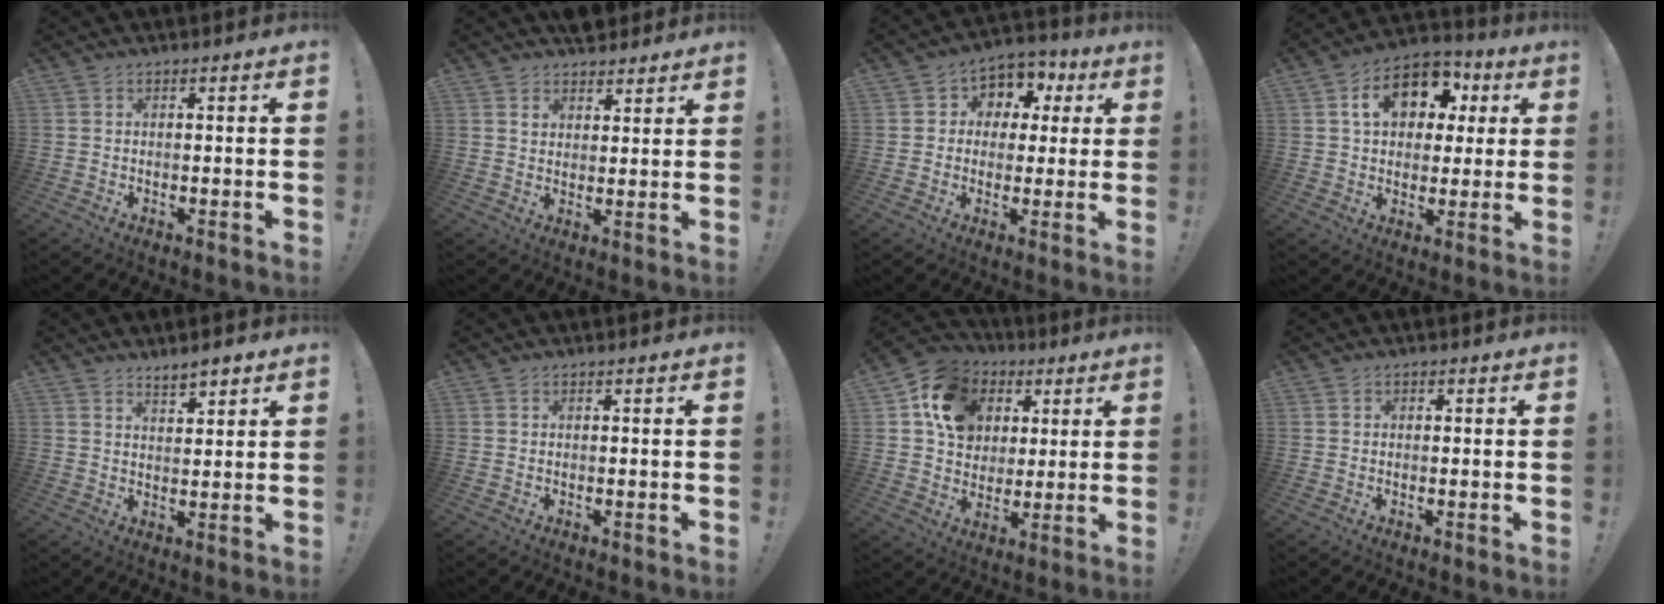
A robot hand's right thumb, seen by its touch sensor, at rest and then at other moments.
{"total": 5.0, "force": [4.0, 2.8, 0.8], "torque": [-0.003, -0.029, 0.073]}
{"total": 7.4, "force": [0.8, 6.8, 2.8], "torque": [-0.033, 0.001, 0.018]}
{"total": 15.2, "force": [5.0, 10.7, 9.5], "torque": [-0.151, 0.000, 0.094]}
{"total": 4.7, "force": [4.0, 1.5, 2.1], "torque": [-0.023, -0.025, 0.068]}
{"total": 0.0}
{"total": 15.8, "force": [5.3, 12.9, 7.6], "torque": [-0.103, -0.014, 0.106]}
{"total": 0.6, "force": [-0.1, 0.5, 0.2], "torque": [-0.004, 0.003, -0.003]}